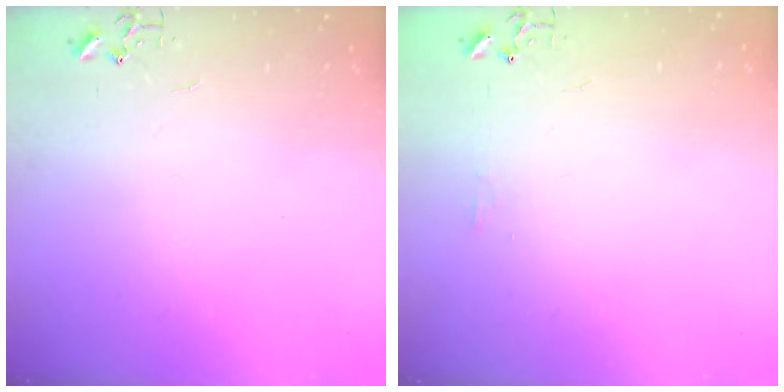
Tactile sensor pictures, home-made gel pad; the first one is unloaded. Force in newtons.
{"total": 4.5, "press": 4.4, "slide": 0.7}